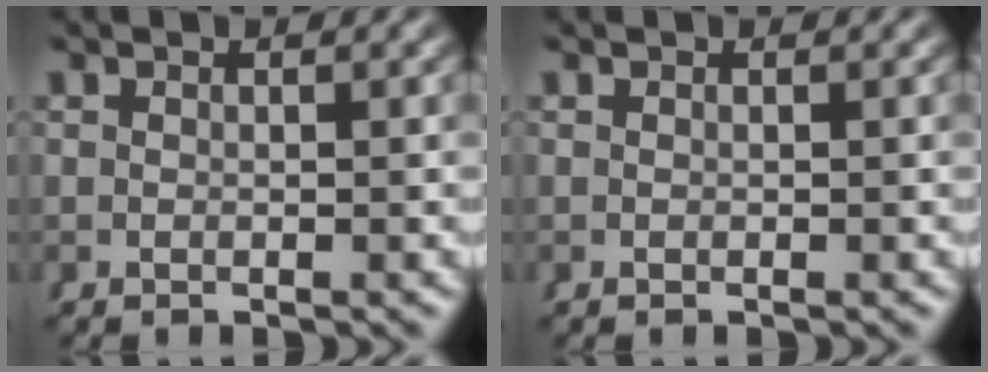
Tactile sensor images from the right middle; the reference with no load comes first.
{"total": 0.0}